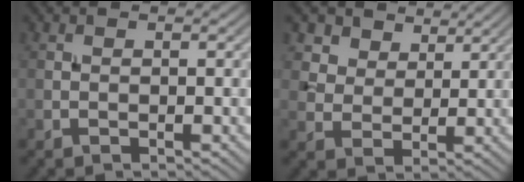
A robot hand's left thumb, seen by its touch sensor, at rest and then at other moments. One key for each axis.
{"total": 7.1, "fx": 5.0, "fy": 4.4, "fz": 2.5, "tx": -0.080, "ty": -0.020, "tz": 0.109}